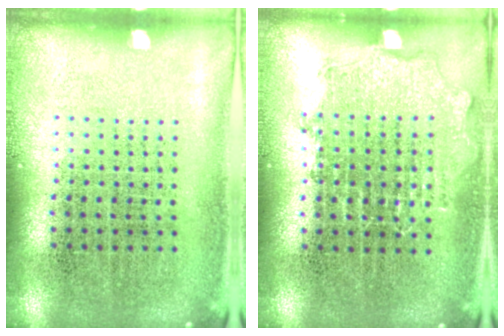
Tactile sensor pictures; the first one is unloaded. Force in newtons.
{"total": 0.8, "press": 0.8, "slide": 0.3}